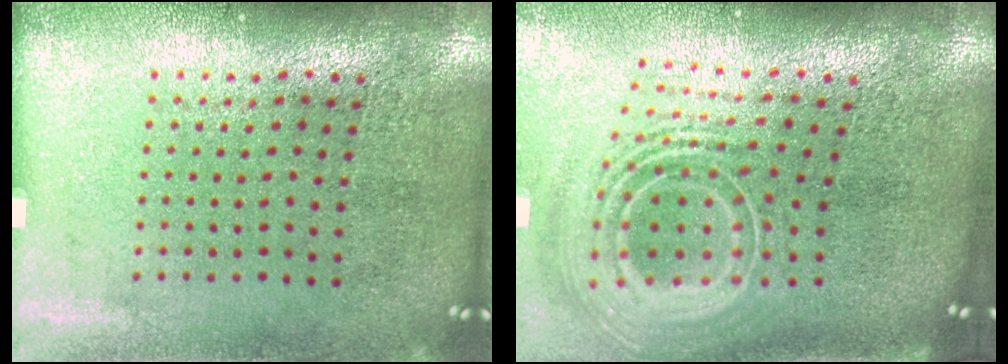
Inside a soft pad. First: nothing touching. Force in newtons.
{"total": 2.8, "press": 1.9, "slide": 2.1}